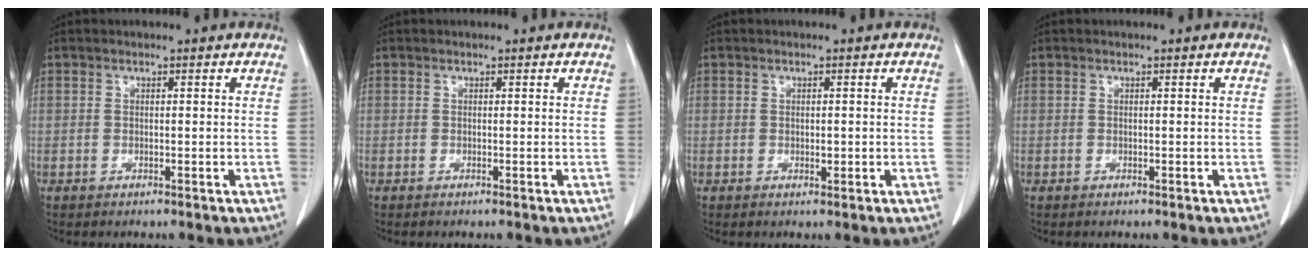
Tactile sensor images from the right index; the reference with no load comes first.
{"total": 0.0}
{"total": 1.1, "force": [-0.2, 0.5, 0.9], "torque": [-0.016, -0.001, 0.000]}
{"total": 0.0}